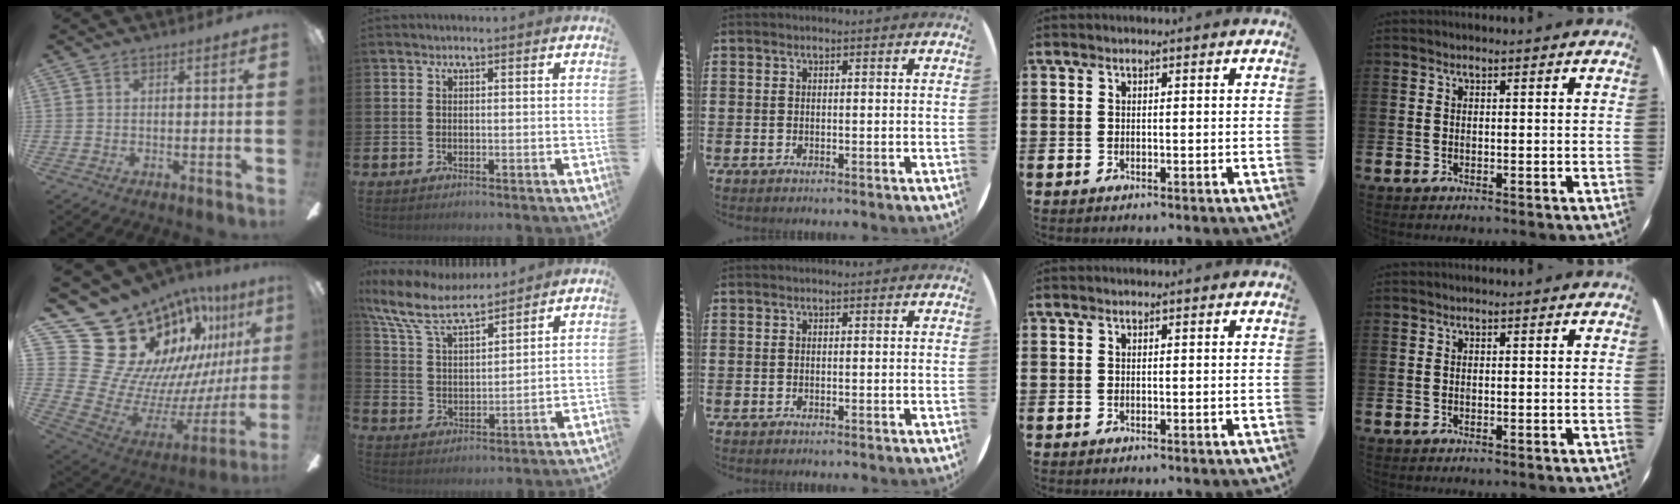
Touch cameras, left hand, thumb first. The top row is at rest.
{"thumb": {"total": 23.0, "force": [15.6, 14.2, 9.2], "torque": [-0.131, -0.178, 0.342]}, "index": {"total": 8.6, "force": [7.7, 2.2, 3.3], "torque": [-0.096, -0.041, 0.135]}}